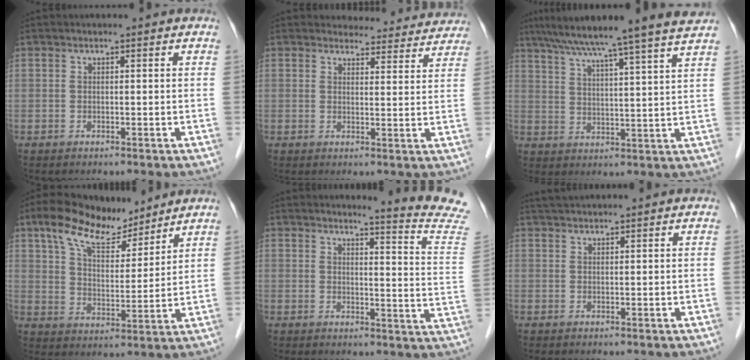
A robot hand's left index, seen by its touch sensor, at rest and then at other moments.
{"total": 10.8, "force": [10.4, 2.7, 0.8], "torque": [0.020, -0.006, 0.105]}
{"total": 17.9, "force": [15.4, -2.0, 8.8], "torque": [-0.151, -0.005, 0.210]}
{"total": 11.2, "force": [8.6, 3.4, 6.3], "torque": [-0.120, 0.018, 0.157]}
{"total": 12.1, "force": [11.6, -1.7, 3.2], "torque": [-0.035, -0.096, 0.113]}
{"total": 2.6, "force": [2.5, -0.3, 0.8], "torque": [-0.014, 0.019, 0.050]}